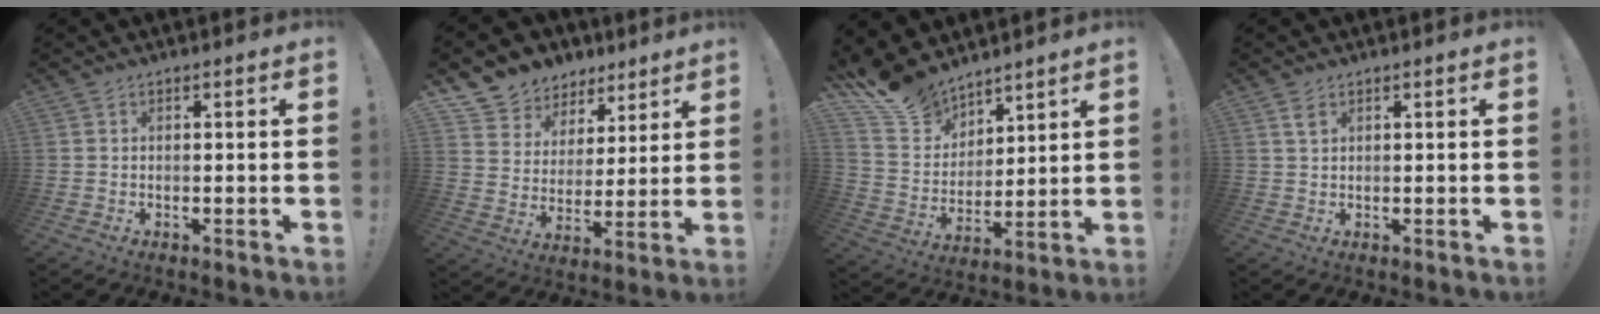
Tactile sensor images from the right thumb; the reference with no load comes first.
{"total": 9.0, "force": [6.0, 6.6, 1.1], "torque": [-0.022, -0.053, 0.118]}
{"total": 14.2, "force": [11.8, 7.2, 3.0], "torque": [-0.079, -0.088, 0.226]}
{"total": 2.2, "force": [1.3, 1.0, 1.5], "torque": [-0.018, -0.006, 0.020]}